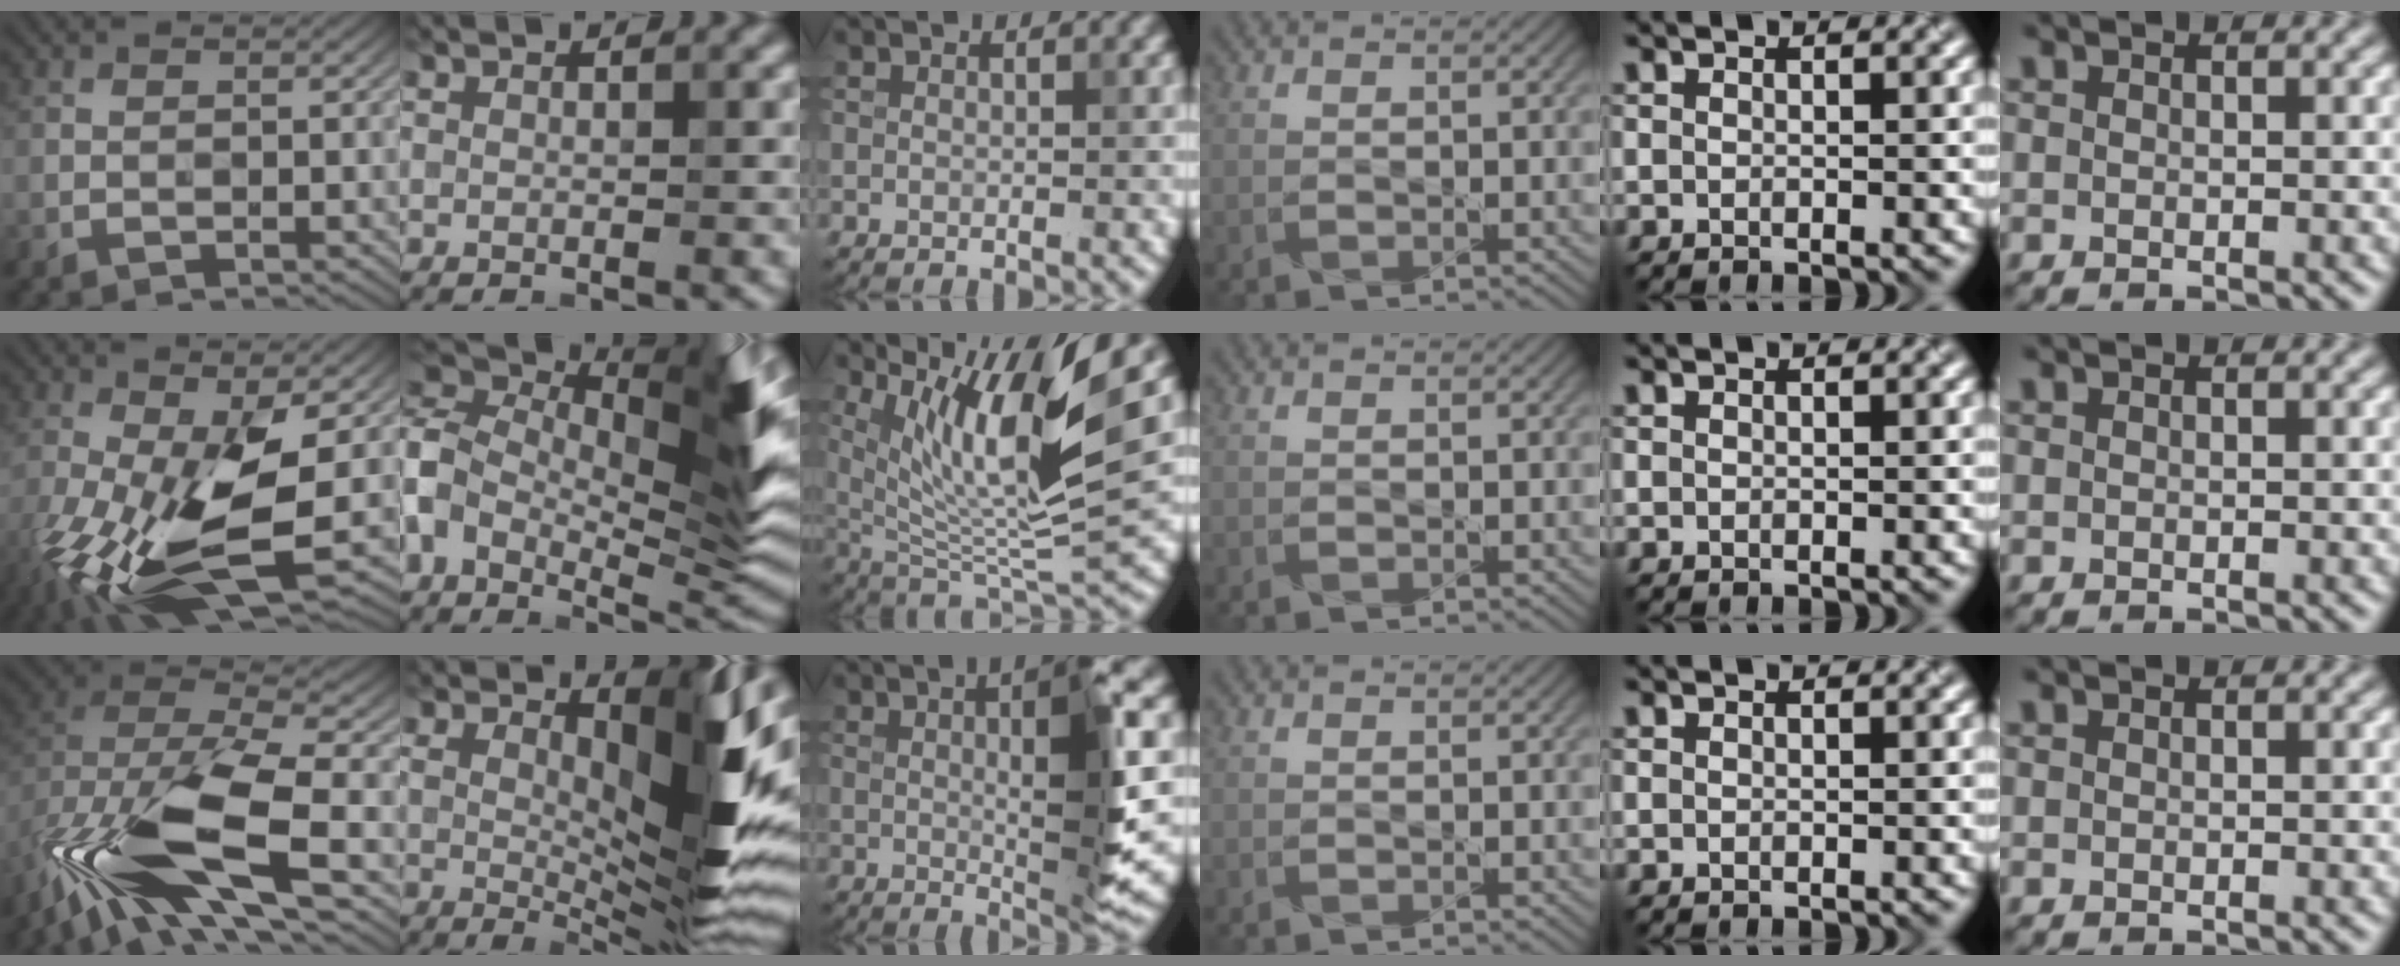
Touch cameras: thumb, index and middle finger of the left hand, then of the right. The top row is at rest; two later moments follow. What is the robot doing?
{"motion": "shake", "object": "box of matches"}